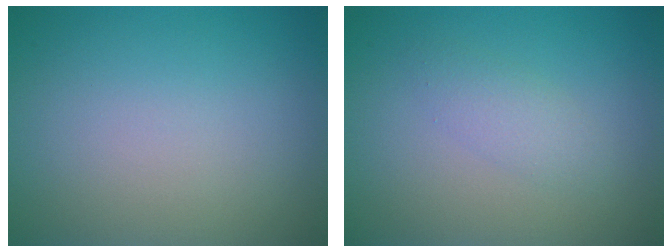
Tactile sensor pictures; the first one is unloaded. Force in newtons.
{"total": 1.7, "press": 1.7, "slide": 0.1}